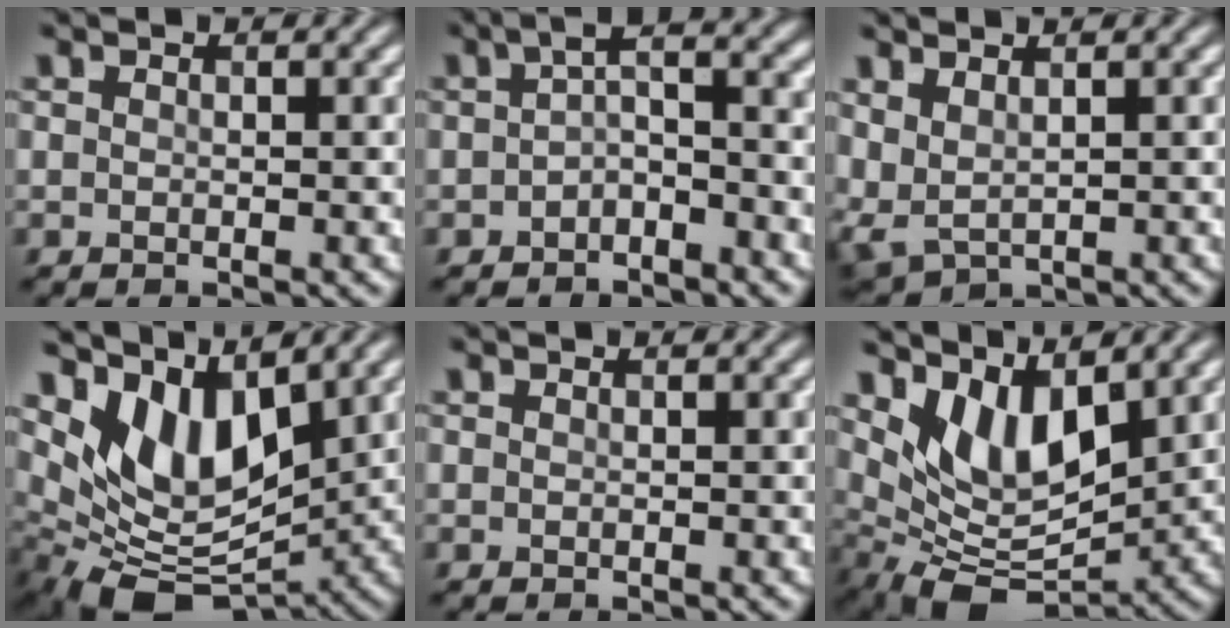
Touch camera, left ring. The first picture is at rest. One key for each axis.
{"total": 3.1, "fx": -1.1, "fy": 1.2, "fz": 2.7, "tx": -0.048, "ty": 0.012, "tz": -0.024}
{"total": 2.8, "fx": 1.5, "fy": 1.5, "fz": 1.8, "tx": -0.048, "ty": -0.002, "tz": 0.040}
{"total": 7.6, "fx": 2.8, "fy": 4.3, "fz": 5.6, "tx": -0.101, "ty": -0.016, "tz": 0.057}
{"total": 0.0}
{"total": 6.8, "fx": 3.0, "fy": 3.5, "fz": 5.0, "tx": -0.093, "ty": -0.022, "tz": 0.060}